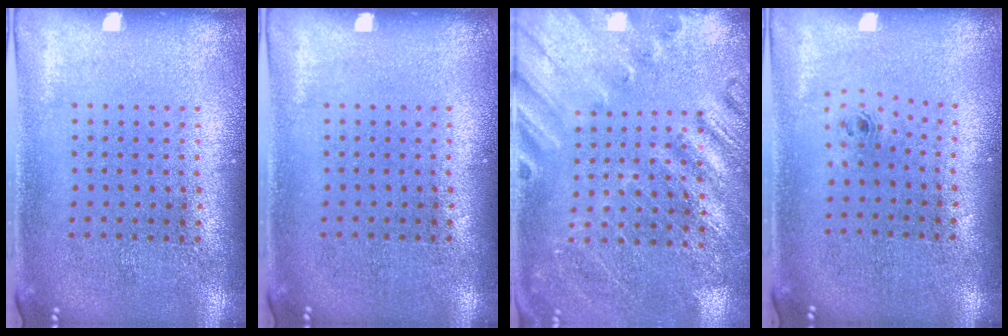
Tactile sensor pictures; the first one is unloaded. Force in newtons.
{"total": 0.0}
{"total": 2.3, "press": 2.3, "slide": 0.3}
{"total": 0.7, "press": 0.4, "slide": 0.6}